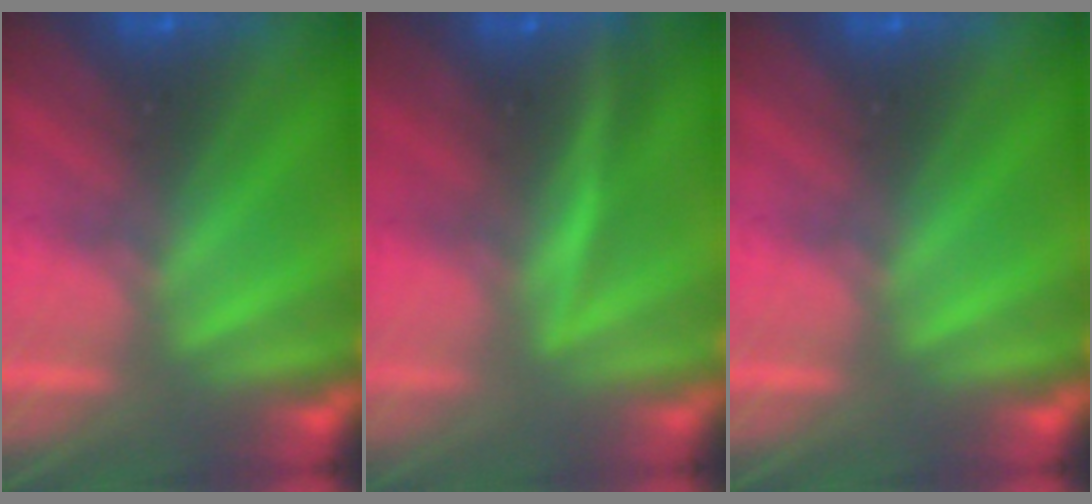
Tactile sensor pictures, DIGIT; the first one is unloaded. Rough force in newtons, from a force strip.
{"total": 2.9}
{"total": 0.0}